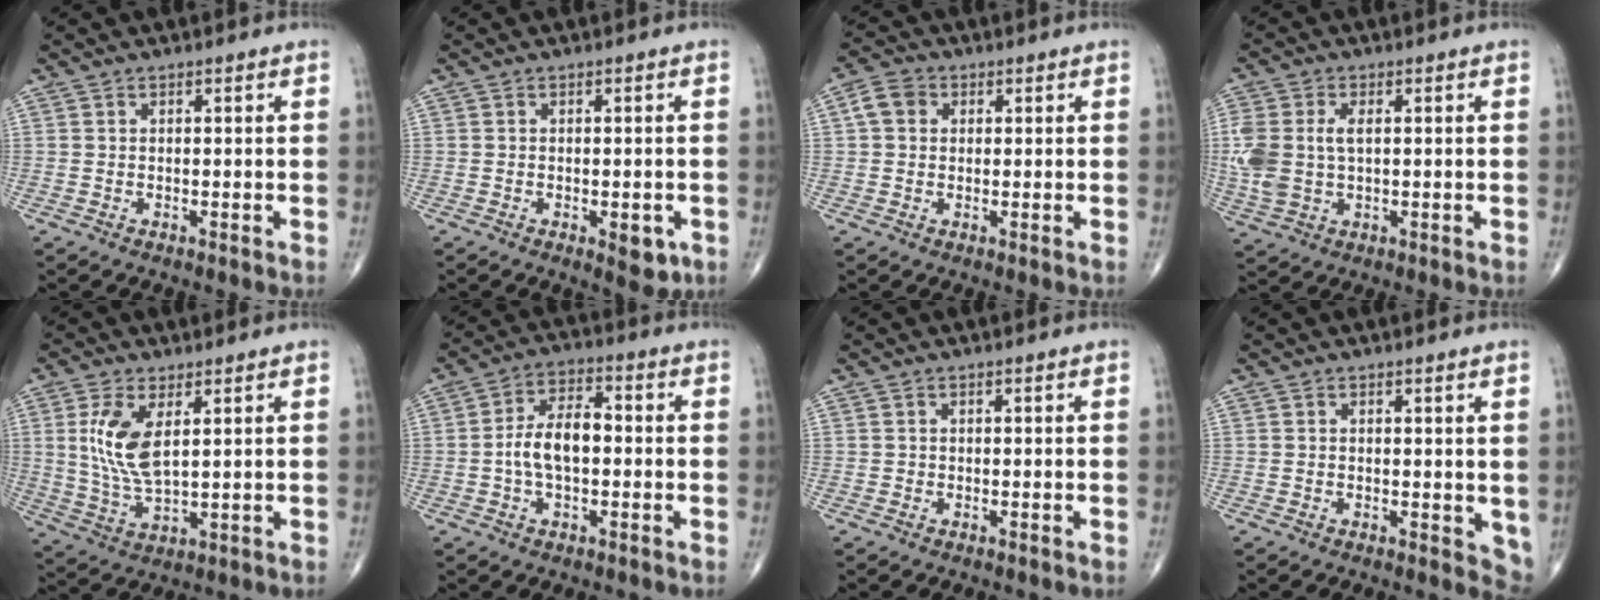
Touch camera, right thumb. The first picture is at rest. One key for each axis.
{"total": 4.3, "fx": -1.5, "fy": 1.9, "fz": 3.5, "tx": -0.029, "ty": -0.004, "tz": -0.013}
{"total": 4.3, "fx": 0.8, "fy": 3.5, "fz": 2.3, "tx": -0.035, "ty": 0.010, "tz": 0.010}
{"total": 9.6, "fx": 0.6, "fy": 5.9, "fz": 7.5, "tx": -0.191, "ty": 0.007, "tz": 0.021}
{"total": 9.8, "fx": 2.7, "fy": 4.4, "fz": 8.3, "tx": -0.174, "ty": -0.017, "tz": 0.061}
{"total": 8.6, "fx": -0.7, "fy": 4.6, "fz": 7.2, "tx": -0.131, "ty": 0.025, "tz": -0.021}
{"total": 0.0}
{"total": 3.5, "fx": 0.5, "fy": 2.0, "fz": 2.8, "tx": -0.020, "ty": -0.009, "tz": 0.007}